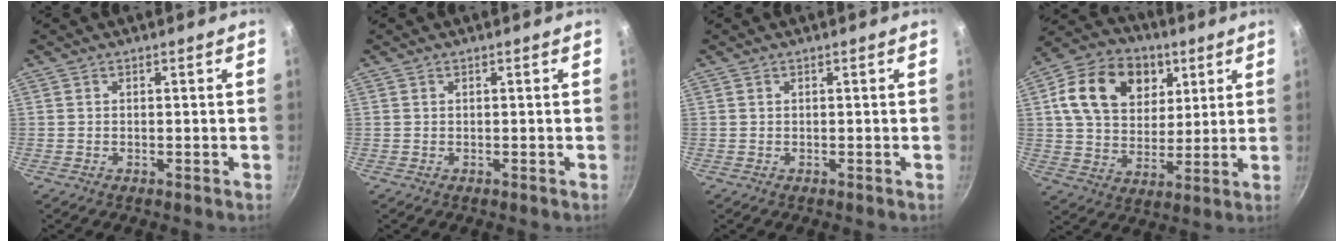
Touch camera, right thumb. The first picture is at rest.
{"total": 0.0}
{"total": 0.0}
{"total": 18.0, "force": [6.3, 13.3, 10.2], "torque": [-0.154, -0.005, 0.100]}